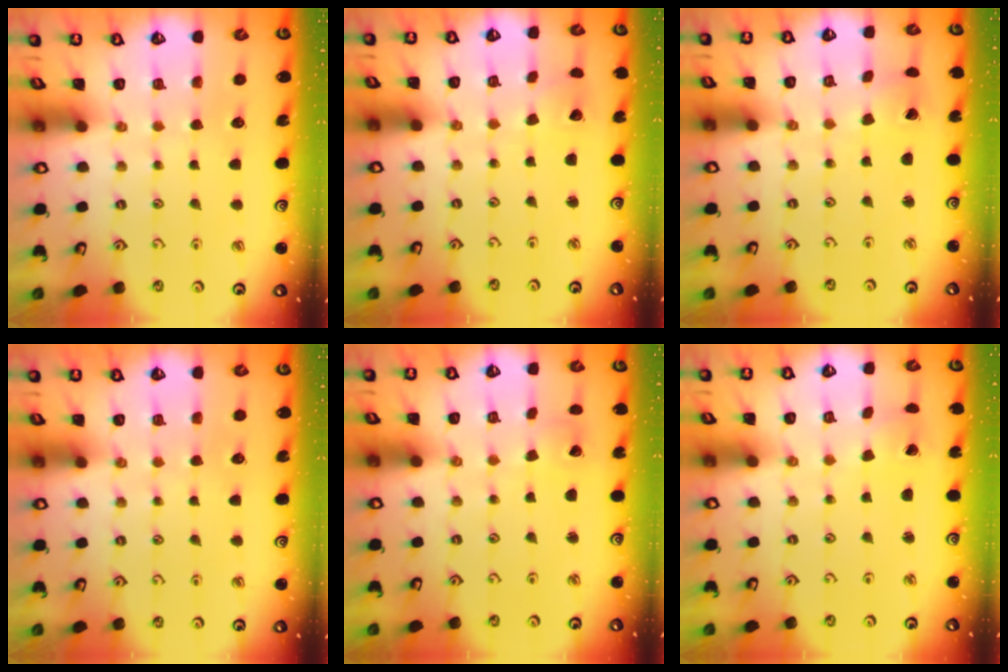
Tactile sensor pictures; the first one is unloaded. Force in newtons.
{"total": 2.0, "press": 2.0, "slide": 0.2}
{"total": 1.6, "press": 1.5, "slide": 0.3}
{"total": 0.0}
{"total": 0.8, "press": 0.8, "slide": 0.1}
{"total": 0.6, "press": 0.5, "slide": 0.2}